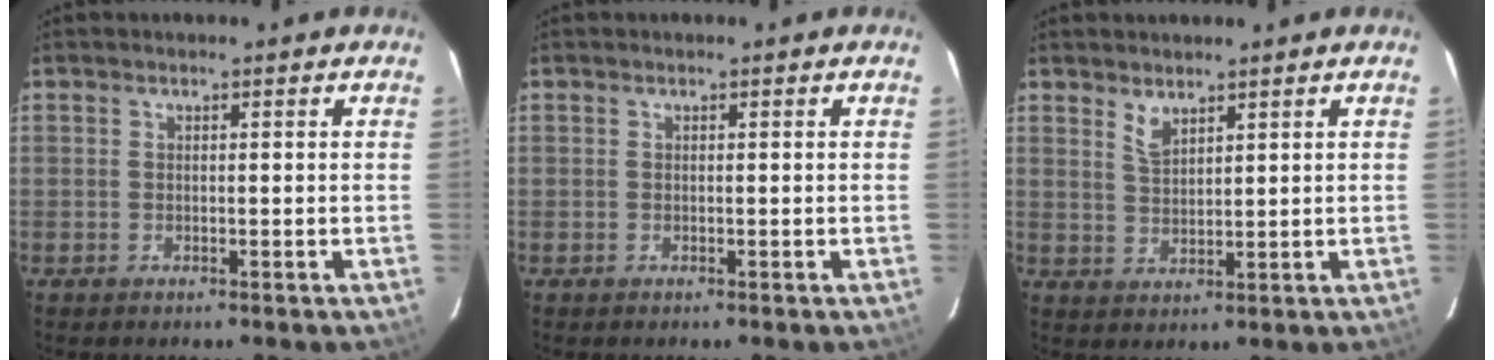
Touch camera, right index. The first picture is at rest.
{"total": 0.0}
{"total": 3.1, "force": [2.5, 1.0, 1.5], "torque": [-0.028, -0.001, 0.047]}